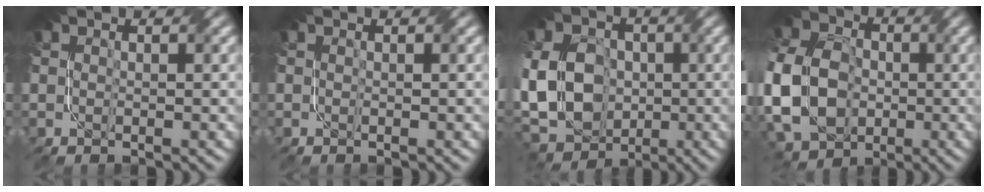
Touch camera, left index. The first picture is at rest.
{"total": 0.0}
{"total": 15.5, "force": [-2.2, 11.9, 9.6], "torque": [-0.205, 0.000, -0.077]}
{"total": 13.8, "force": [-3.3, 10.2, 8.7], "torque": [-0.203, -0.007, -0.071]}